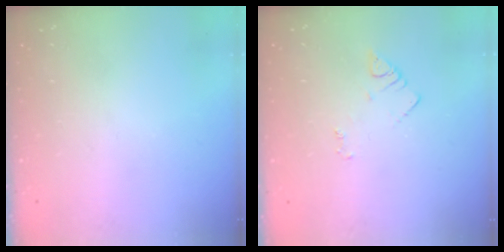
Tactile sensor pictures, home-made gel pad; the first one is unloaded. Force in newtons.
{"total": 3.4, "press": 3.4, "slide": 0.6}